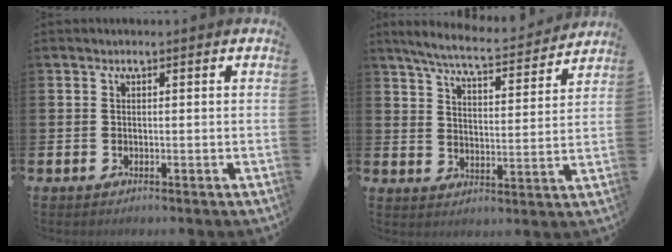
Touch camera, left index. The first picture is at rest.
{"total": 6.9, "force": [6.4, 0.7, 2.3], "torque": [-0.063, -0.043, 0.108]}